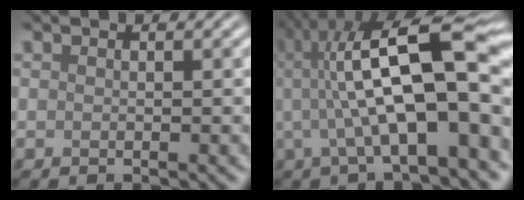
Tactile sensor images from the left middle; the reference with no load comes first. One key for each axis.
{"total": 11.5, "fx": -0.7, "fy": 2.3, "fz": 11.3, "tx": -0.185, "ty": 0.003, "tz": 0.024}